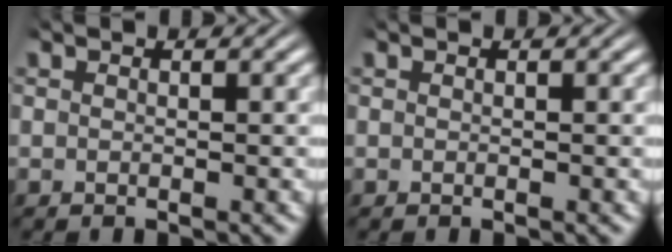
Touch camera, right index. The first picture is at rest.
{"total": 0.0}